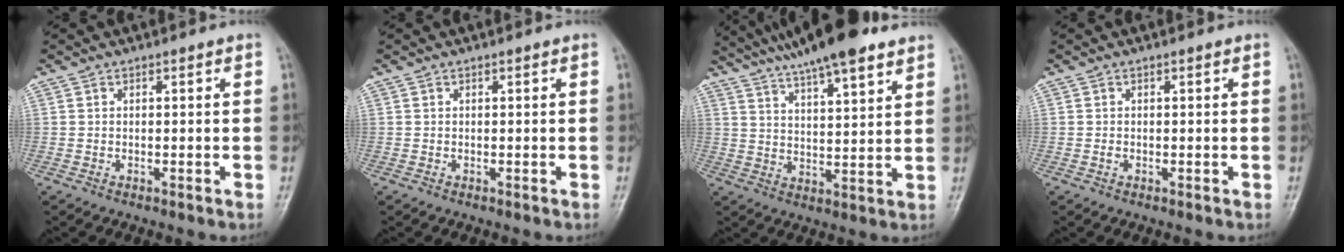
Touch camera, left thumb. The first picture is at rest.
{"total": 0.0}
{"total": 15.9, "force": [12.1, 3.2, 9.9], "torque": [-0.145, -0.030, 0.195]}
{"total": 0.5, "force": [0.0, 0.3, 0.4], "torque": [-0.006, 0.006, 0.003]}